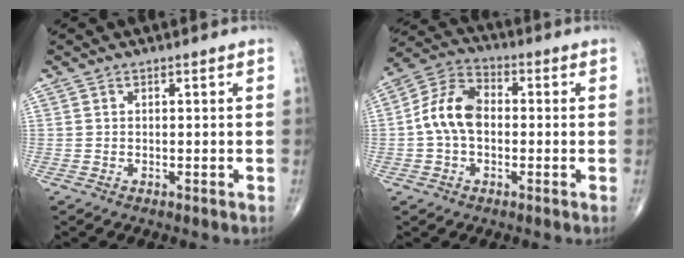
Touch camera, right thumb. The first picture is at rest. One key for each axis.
{"total": 9.9, "fx": -0.5, "fy": 6.7, "fz": 7.3, "tx": -0.132, "ty": 0.031, "tz": -0.022}